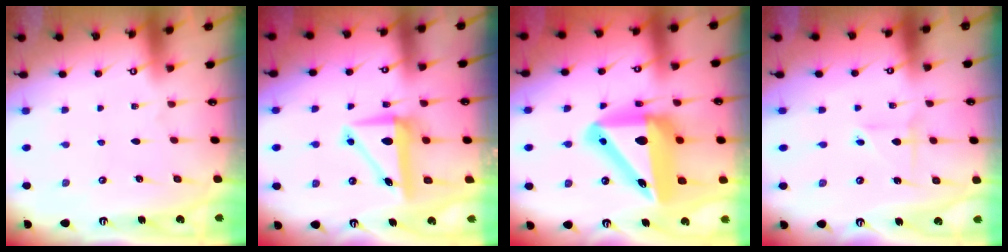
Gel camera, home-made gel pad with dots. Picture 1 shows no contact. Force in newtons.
{"total": 7.5, "press": 7.3, "slide": 1.8}
{"total": 18.3, "press": 17.8, "slide": 4.1}
{"total": 2.3, "press": 2.1, "slide": 0.9}